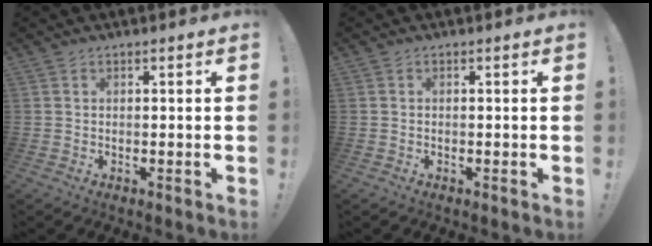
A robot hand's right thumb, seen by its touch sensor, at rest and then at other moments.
{"total": 0.0}